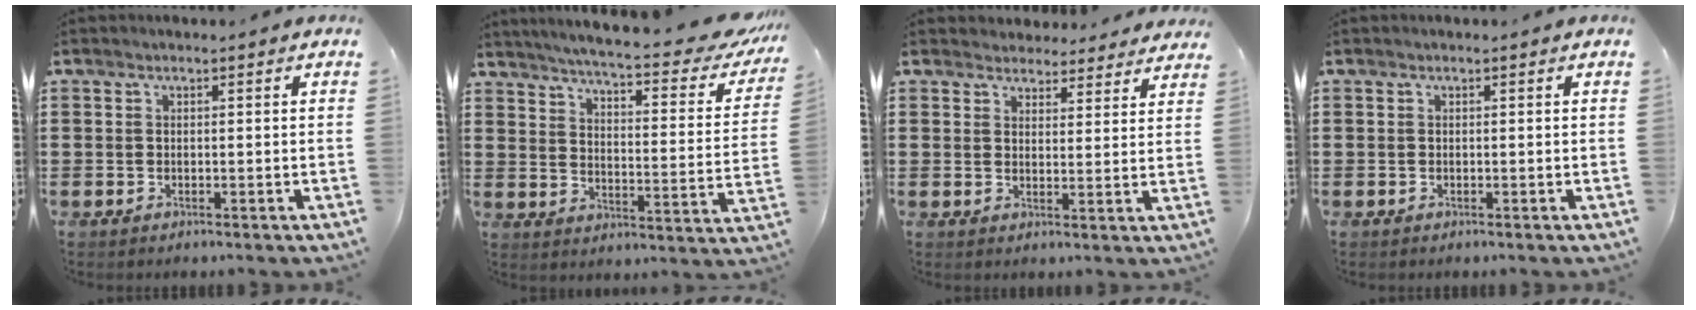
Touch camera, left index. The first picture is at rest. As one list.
[{"total": 5.9, "force": [5.0, -0.3, 3.0], "torque": [-0.074, -0.043, 0.081]}, {"total": 3.7, "force": [3.6, 0.9, -0.1], "torque": [-0.012, -0.009, 0.067]}, {"total": 0.0}]